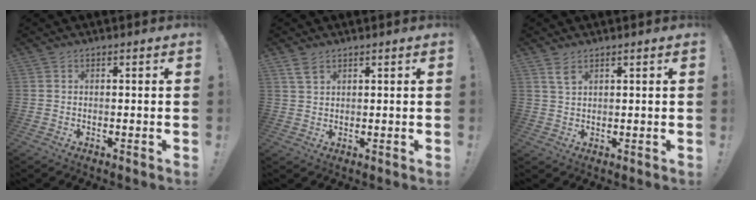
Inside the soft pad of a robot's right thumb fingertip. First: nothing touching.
{"total": 3.4, "force": [2.3, 1.6, 1.9], "torque": [-0.033, -0.009, 0.044]}
{"total": 3.6, "force": [2.2, 1.7, 2.3], "torque": [-0.034, -0.010, 0.040]}